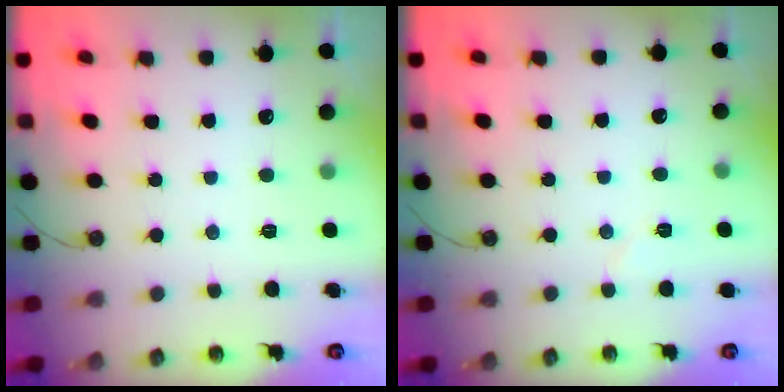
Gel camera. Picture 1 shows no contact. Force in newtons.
{"total": 3.4, "press": 3.1, "slide": 1.3}